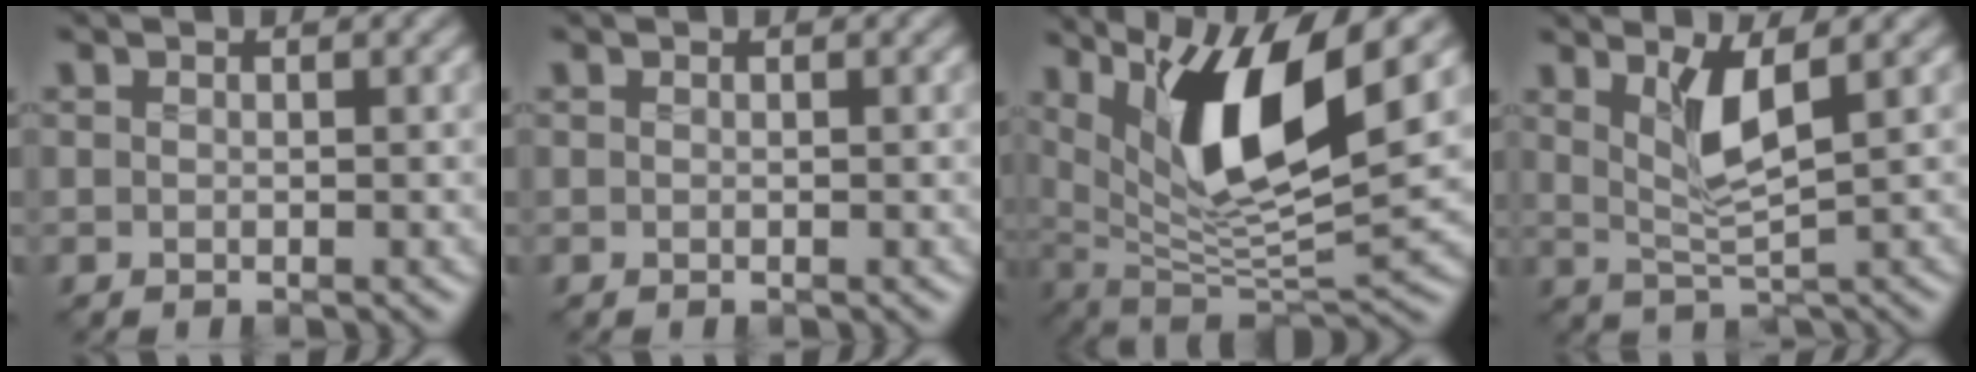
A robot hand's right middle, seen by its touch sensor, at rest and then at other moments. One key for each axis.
{"total": 0.0}
{"total": 10.2, "fx": 3.9, "fy": 3.1, "fz": 8.9, "tx": -0.156, "ty": -0.020, "tz": 0.072}
{"total": 3.7, "fx": 1.3, "fy": 0.9, "fz": 3.3, "tx": -0.075, "ty": -0.011, "tz": 0.029}